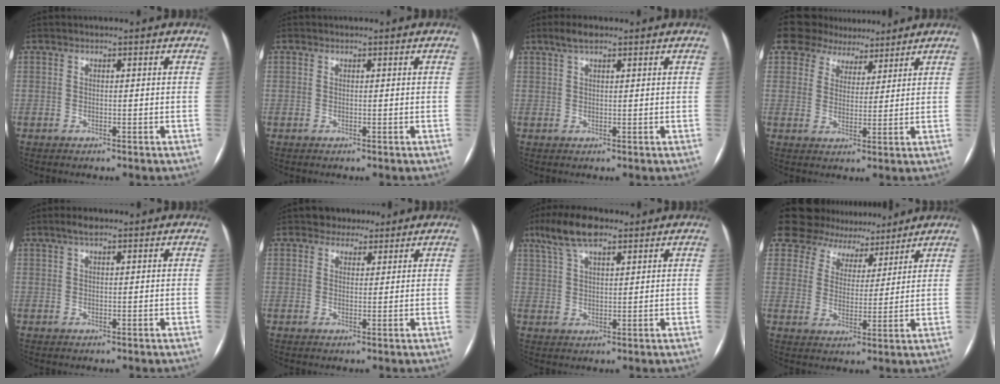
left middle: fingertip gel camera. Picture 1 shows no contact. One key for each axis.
{"total": 2.9, "fx": -1.1, "fy": -2.2, "fz": -1.5, "tx": 0.040, "ty": -0.017, "tz": -0.020}
{"total": 2.9, "fx": 2.0, "fy": 0.7, "fz": 1.9, "tx": -0.042, "ty": 0.013, "tz": 0.039}
{"total": 6.2, "fx": 5.9, "fy": 1.9, "fz": -0.5, "tx": 0.027, "ty": -0.001, "tz": 0.090}
{"total": 2.2, "fx": 1.5, "fy": 0.5, "fz": 1.5, "tx": -0.031, "ty": 0.012, "tz": 0.027}
{"total": 3.2, "fx": 2.5, "fy": 1.9, "fz": 0.2, "tx": 0.000, "ty": 0.010, "tz": 0.035}
{"total": 8.0, "fx": 5.5, "fy": 2.3, "fz": 5.4, "tx": -0.112, "ty": 0.025, "tz": 0.103}
{"total": 12.4, "fx": 11.3, "fy": 4.9, "fz": 0.8, "tx": -0.011, "ty": 0.007, "tz": 0.165}